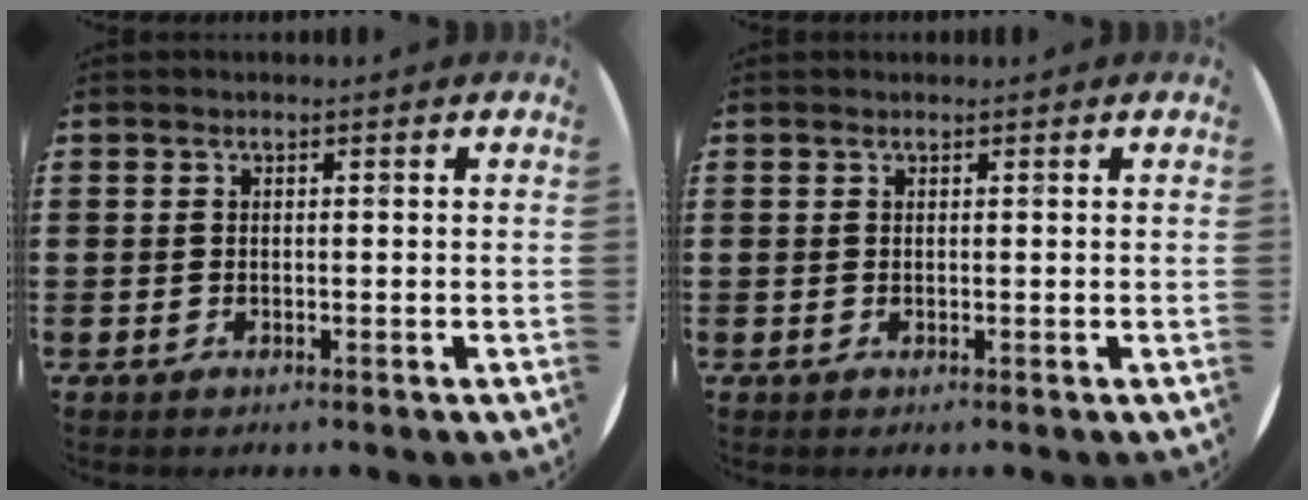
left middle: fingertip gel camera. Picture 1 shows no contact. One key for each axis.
{"total": 0.0}